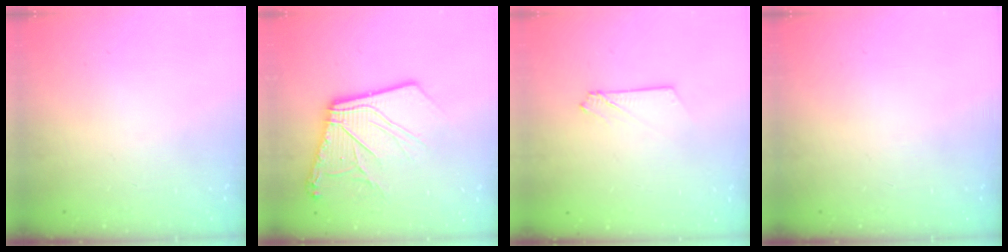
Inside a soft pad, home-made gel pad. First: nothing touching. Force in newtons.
{"total": 16.4, "press": 16.2, "slide": 2.4}
{"total": 2.7, "press": 2.7, "slide": 0.3}
{"total": 0.0}